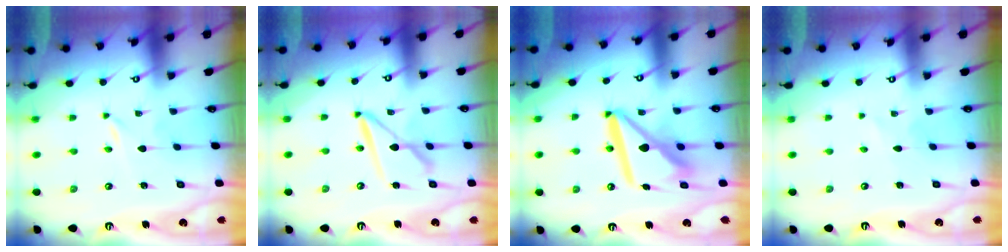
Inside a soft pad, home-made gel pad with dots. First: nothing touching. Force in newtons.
{"total": 10.8, "press": 10.7, "slide": 1.0}
{"total": 14.0, "press": 13.9, "slide": 1.8}
{"total": 1.8, "press": 1.8, "slide": 0.2}